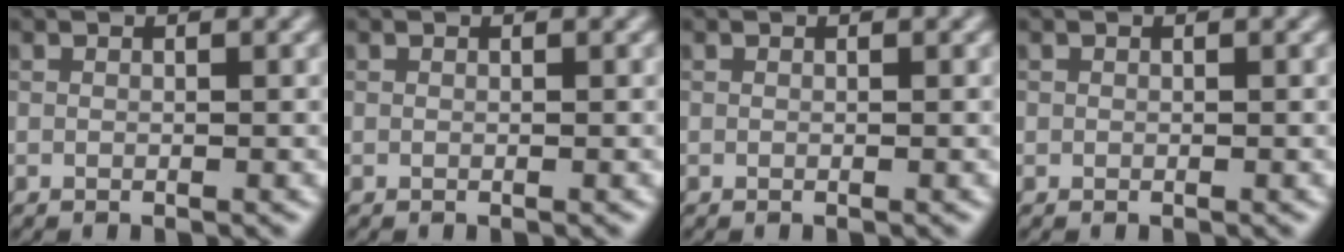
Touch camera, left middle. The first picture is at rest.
{"total": 0.0}
{"total": 0.0}
{"total": 0.0}